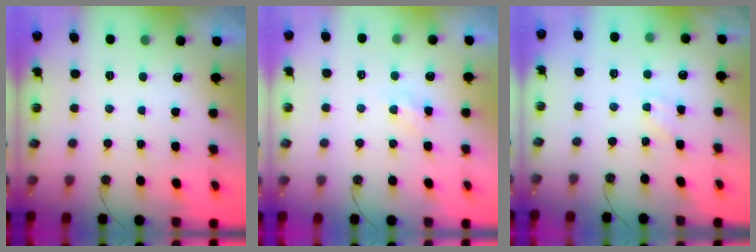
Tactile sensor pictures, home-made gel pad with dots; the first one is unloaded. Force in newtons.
{"total": 3.0, "press": 2.9, "slide": 0.5}
{"total": 2.5, "press": 2.5, "slide": 0.5}